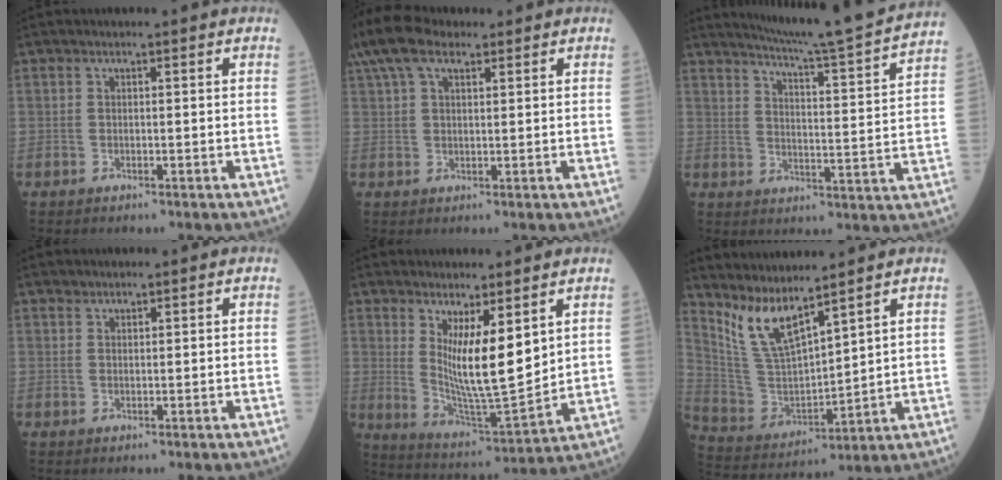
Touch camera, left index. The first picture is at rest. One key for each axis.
{"total": 11.9, "fx": 8.0, "fy": 5.4, "fz": 7.0, "tx": -0.169, "ty": 0.051, "tz": 0.148}
{"total": 17.5, "fx": 16.0, "fy": -2.0, "fz": 6.8, "tx": -0.112, "ty": -0.052, "tz": 0.207}
{"total": 0.7, "fx": 0.7, "fy": 0.3, "fz": 0.0, "tx": -0.002, "ty": 0.003, "tz": 0.013}
{"total": 9.9, "fx": 3.6, "fy": 1.7, "fz": 9.0, "tx": -0.172, "ty": -0.028, "tz": 0.076}
{"total": 9.0, "fx": 7.4, "fy": 0.9, "fz": 5.0, "tx": -0.118, "ty": -0.011, "tz": 0.167}